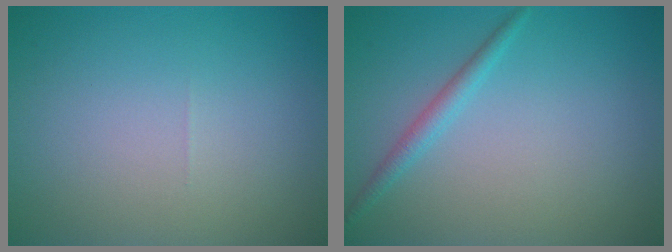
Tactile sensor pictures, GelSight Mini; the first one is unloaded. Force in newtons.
{"total": 1.5, "press": 1.5, "slide": 0.1}